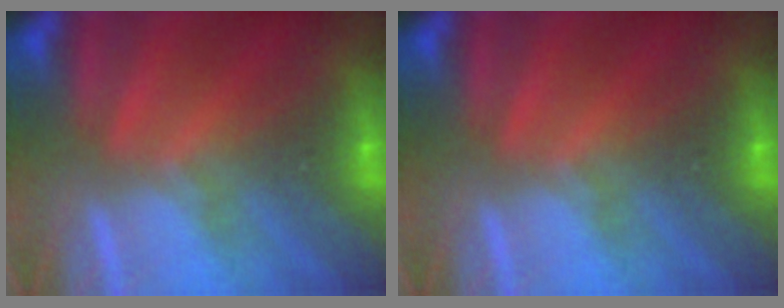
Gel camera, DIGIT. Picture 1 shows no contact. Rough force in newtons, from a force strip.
{"total": 0.0}